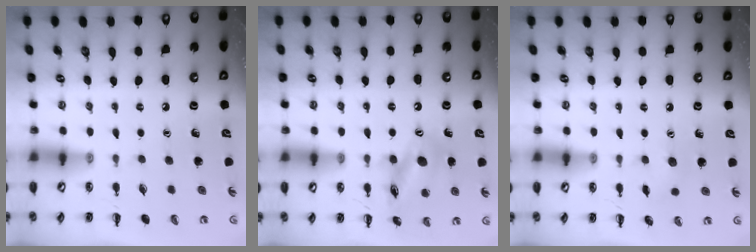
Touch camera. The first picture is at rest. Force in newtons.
{"total": 13.2, "press": 13.0, "slide": 2.2}
{"total": 4.7, "press": 4.5, "slide": 1.3}